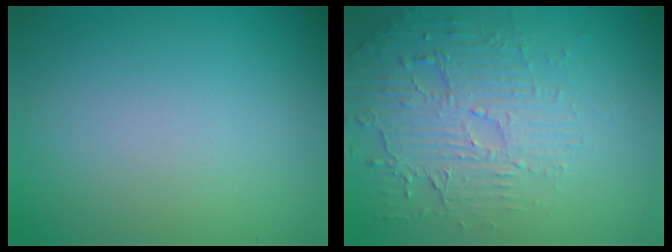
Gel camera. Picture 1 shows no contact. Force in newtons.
{"total": 6.0, "press": 3.7, "slide": 4.7}